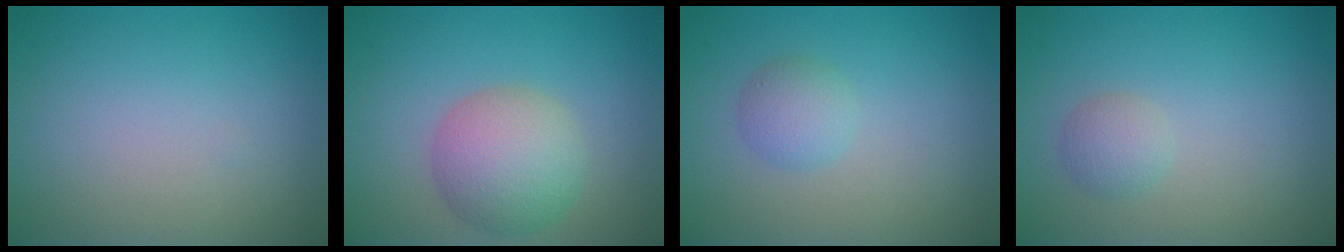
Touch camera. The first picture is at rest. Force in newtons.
{"total": 5.5, "press": 5.5, "slide": 0.0}
{"total": 1.9, "press": 1.9, "slide": 0.0}
{"total": 1.6, "press": 1.6, "slide": 0.0}